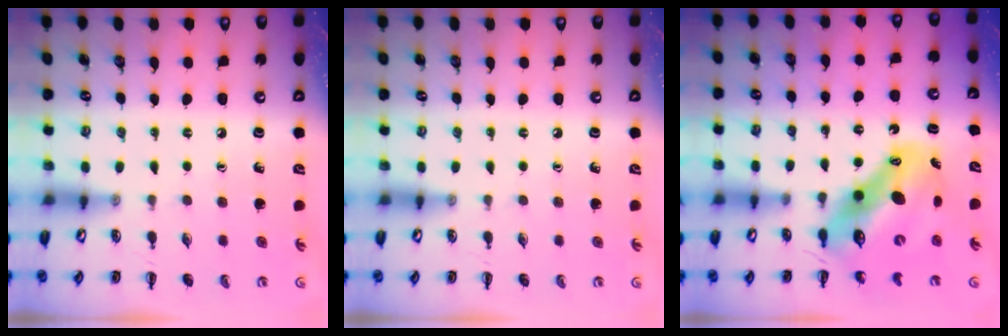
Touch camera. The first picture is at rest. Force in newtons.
{"total": 0.0}
{"total": 13.3, "press": 12.8, "slide": 3.5}